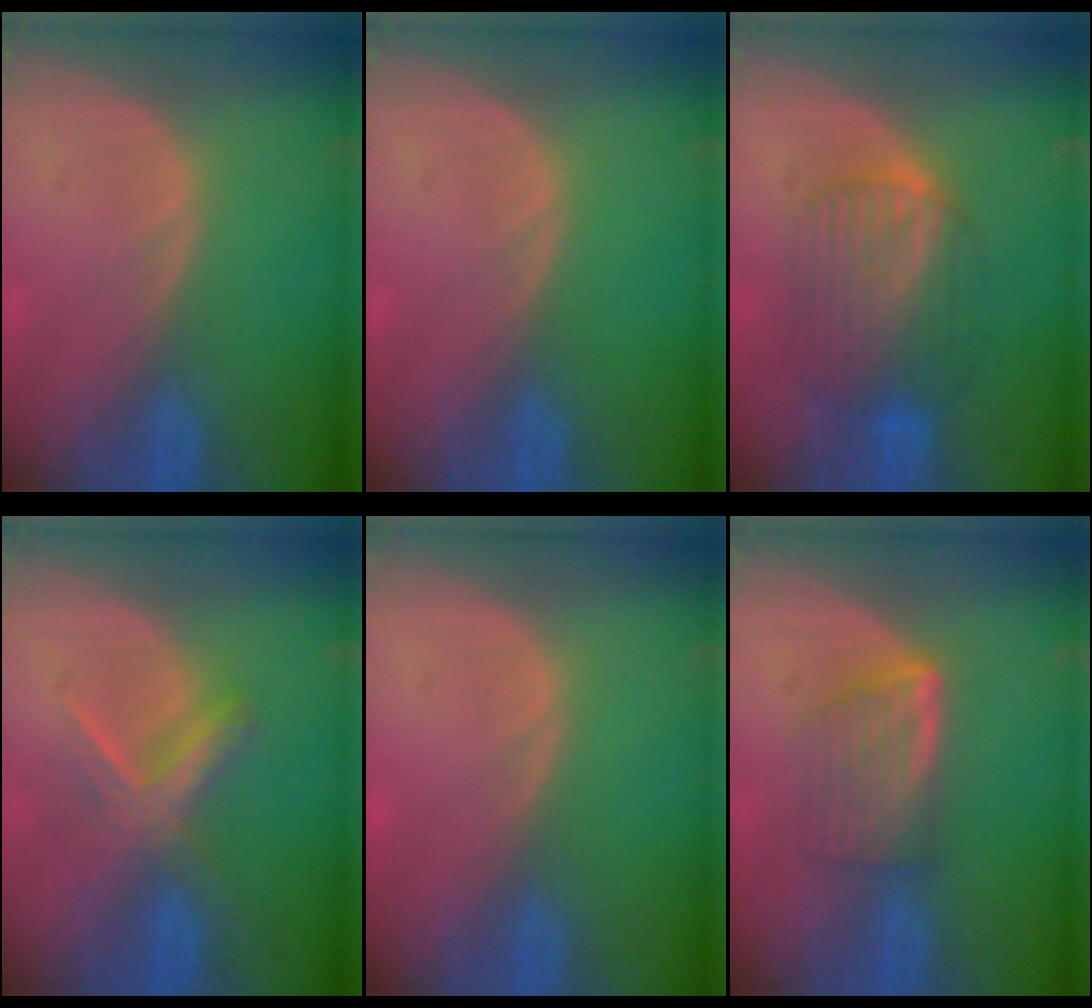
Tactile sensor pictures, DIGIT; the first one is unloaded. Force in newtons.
{"total": 0.0}
{"total": 7.3, "press": 7.3, "slide": 0.3}
{"total": 5.5, "press": 5.4, "slide": 1.0}
{"total": 0.7, "press": 0.0, "slide": 0.7}
{"total": 5.8, "press": 5.3, "slide": 2.3}